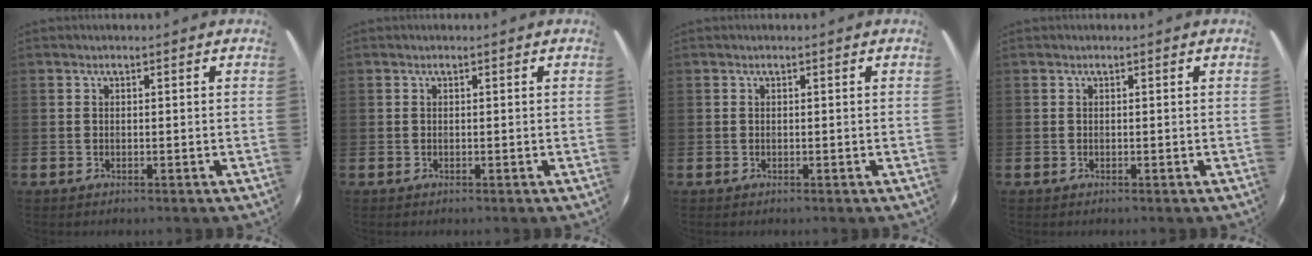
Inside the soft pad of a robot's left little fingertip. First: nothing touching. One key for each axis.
{"total": 0.0}
{"total": 0.0}
{"total": 0.0}